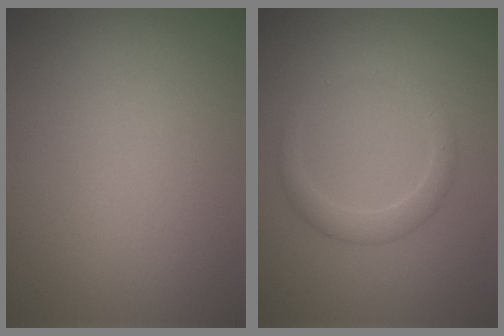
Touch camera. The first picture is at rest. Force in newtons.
{"total": 1.9, "press": 1.9, "slide": 0.0}